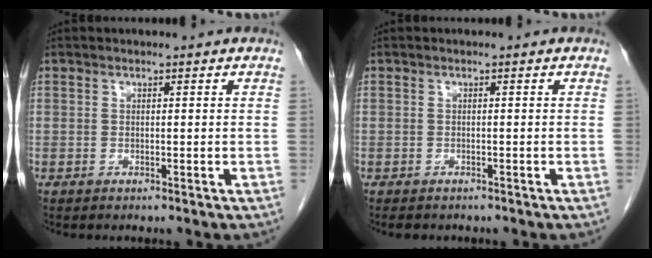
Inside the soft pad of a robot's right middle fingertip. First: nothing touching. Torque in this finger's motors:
{"motor_torque": [0.07, -0.05, -0.03, 0.00]}